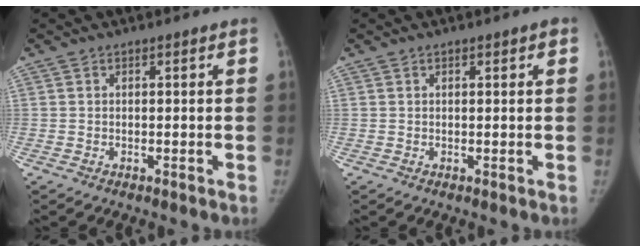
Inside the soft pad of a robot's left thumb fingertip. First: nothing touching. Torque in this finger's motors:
{"motor_torque": [-0.29, 0.05, -0.36, 0.15, -0.08]}